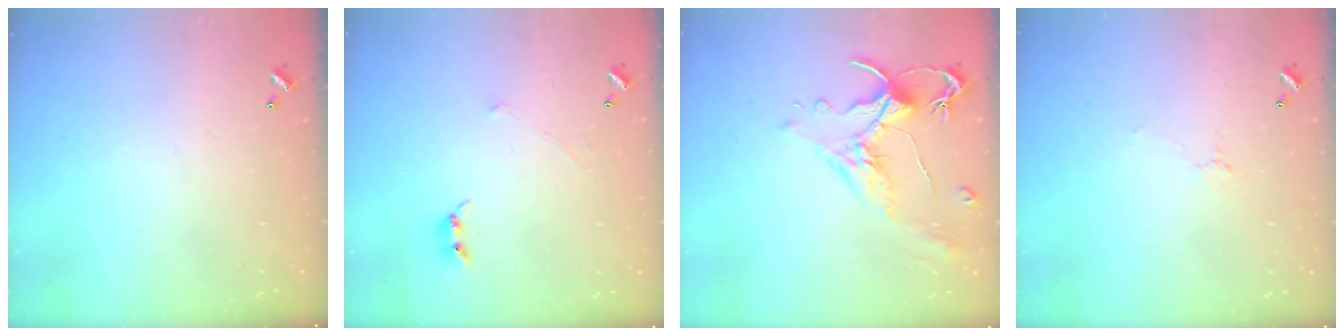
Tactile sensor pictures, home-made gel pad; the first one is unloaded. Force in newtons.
{"total": 1.5, "press": 1.4, "slide": 0.6}
{"total": 1.6, "press": 1.0, "slide": 1.2}
{"total": 0.6, "press": 0.1, "slide": 0.6}